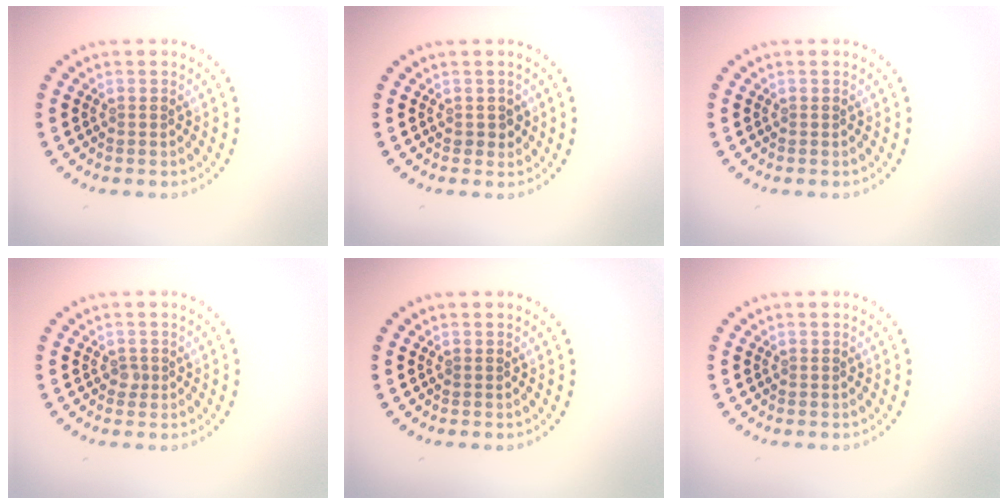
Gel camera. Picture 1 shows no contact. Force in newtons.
{"total": 0.9, "press": 0.8, "slide": 0.2}
{"total": 0.0}
{"total": 0.8, "press": 0.5, "slide": 0.6}
{"total": 0.0}
{"total": 0.0}